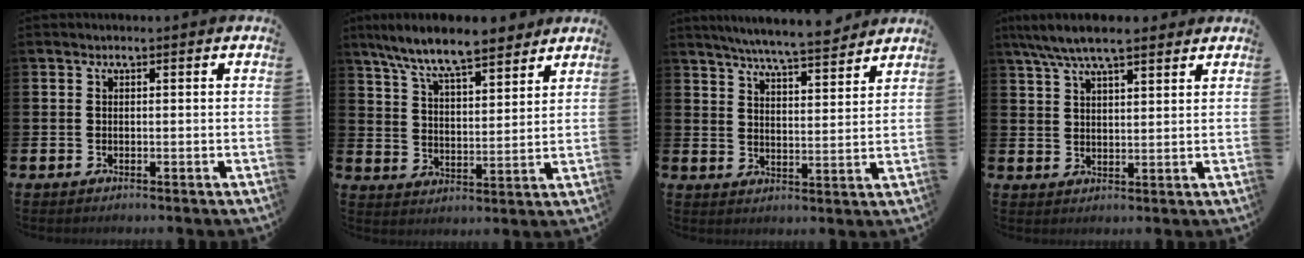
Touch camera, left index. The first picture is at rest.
{"total": 9.2, "force": [8.4, 1.4, 3.5], "torque": [-0.092, -0.042, 0.151]}
{"total": 6.7, "force": [6.5, -0.1, 1.8], "torque": [-0.051, -0.038, 0.113]}
{"total": 7.1, "force": [6.2, 1.4, 3.1], "torque": [-0.073, -0.014, 0.112]}